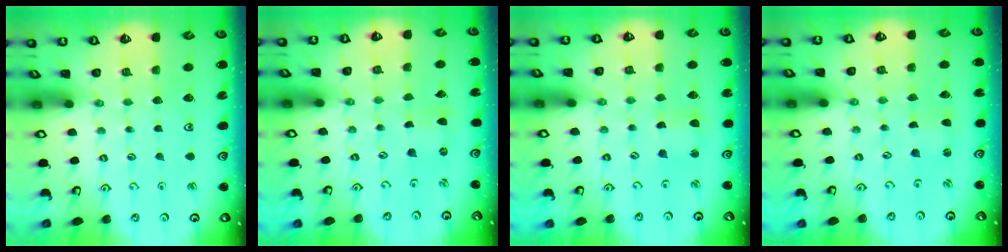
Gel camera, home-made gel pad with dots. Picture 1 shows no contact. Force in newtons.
{"total": 0.0}
{"total": 2.3, "press": 2.3, "slide": 0.4}
{"total": 0.5, "press": 0.4, "slide": 0.3}